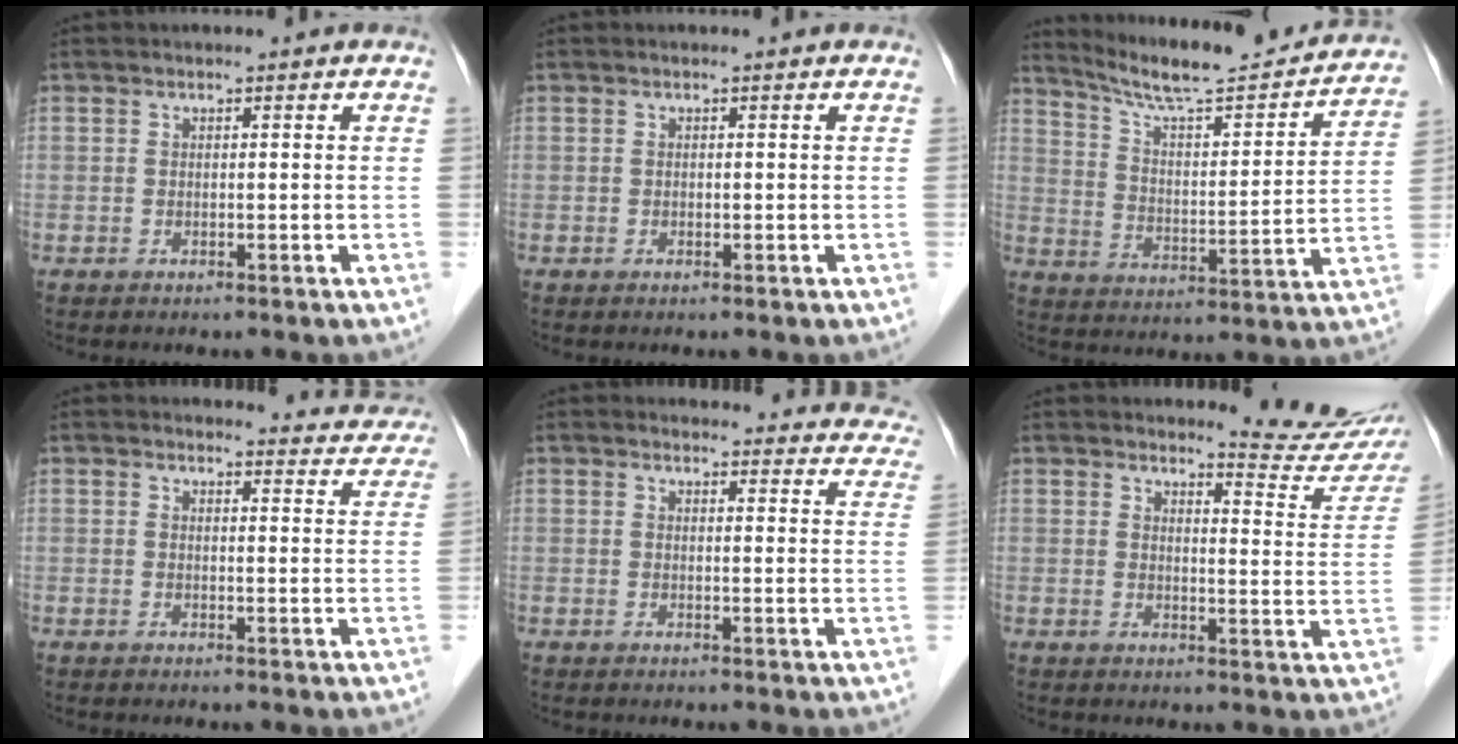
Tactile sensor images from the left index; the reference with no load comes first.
{"total": 0.0}
{"total": 19.9, "force": [18.4, 1.6, 7.6], "torque": [-0.122, -0.019, 0.263]}
{"total": 7.5, "force": [7.3, 1.5, -0.3], "torque": [0.027, -0.022, 0.057]}
{"total": 18.8, "force": [18.1, 4.4, 2.8], "torque": [-0.002, -0.052, 0.173]}
{"total": 10.2, "force": [10.0, 0.7, 1.8], "torque": [-0.012, -0.067, 0.100]}